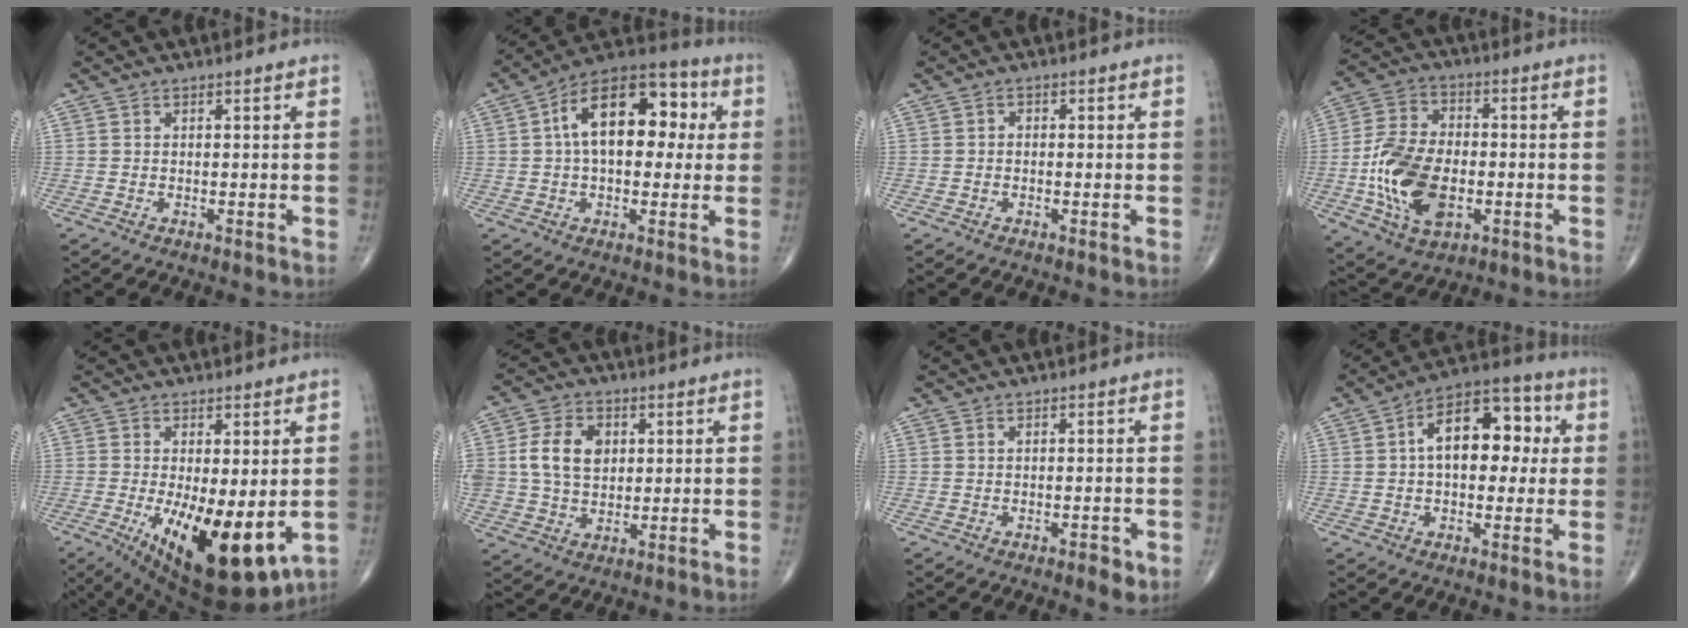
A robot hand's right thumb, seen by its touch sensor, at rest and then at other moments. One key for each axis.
{"total": 17.4, "fx": 3.1, "fy": 10.0, "fz": 13.9, "tx": -0.186, "ty": 0.035, "tz": 0.037}
{"total": 0.7, "fx": -0.2, "fy": 0.6, "fz": 0.4, "tx": 0.000, "ty": 0.003, "tz": -0.008}
{"total": 16.3, "fx": -3.1, "fy": 9.9, "fz": 12.6, "tx": -0.227, "ty": 0.010, "tz": -0.053}
{"total": 16.7, "fx": -3.7, "fy": 6.3, "fz": 15.0, "tx": -0.218, "ty": -0.032, "tz": -0.033}
{"total": 9.8, "fx": 1.7, "fy": 7.2, "fz": 6.3, "tx": -0.102, "ty": 0.002, "tz": 0.034}
{"total": 2.2, "fx": -1.1, "fy": 0.8, "fz": 1.7, "tx": -0.022, "ty": -0.001, "tz": -0.015}
{"total": 14.5, "fx": 2.2, "fy": 8.5, "fz": 11.6, "tx": -0.144, "ty": 0.032, "tz": 0.023}